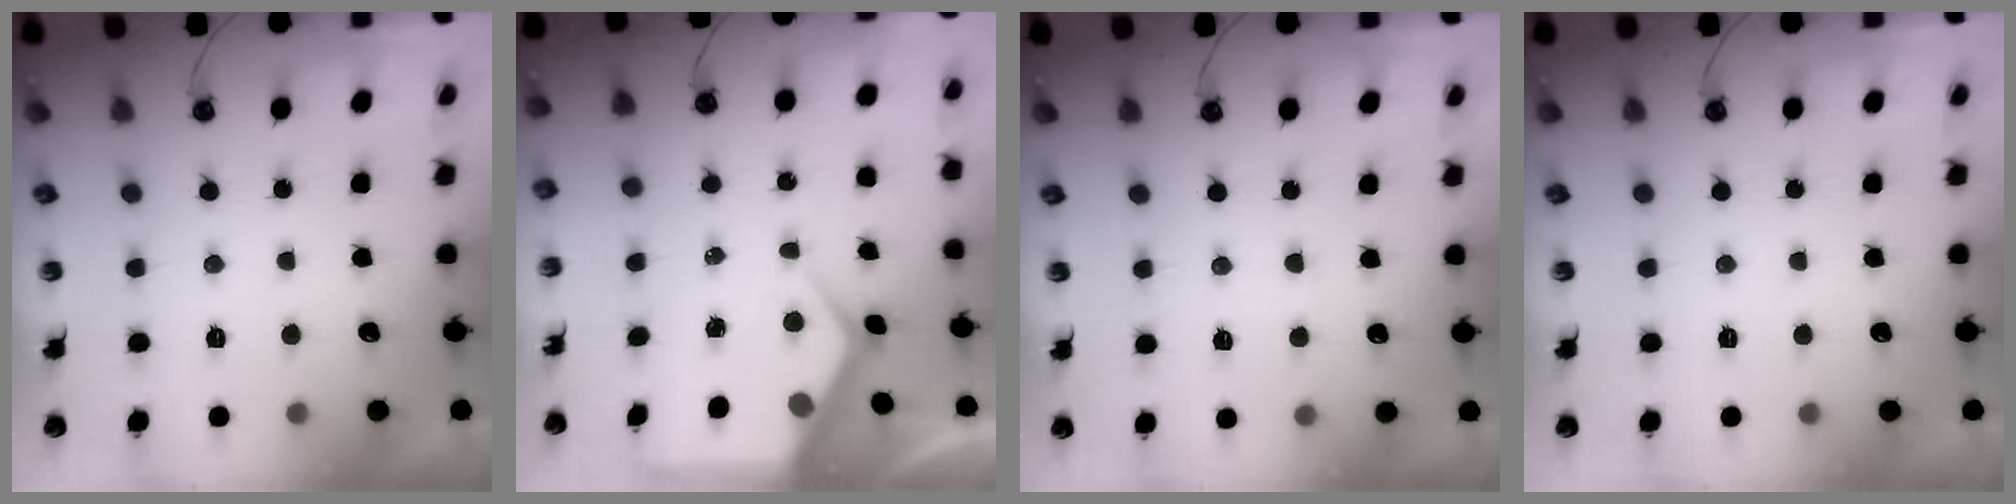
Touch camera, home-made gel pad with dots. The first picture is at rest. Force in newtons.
{"total": 7.1, "press": 7.1, "slide": 0.7}
{"total": 2.7, "press": 2.7, "slide": 0.4}
{"total": 0.0}